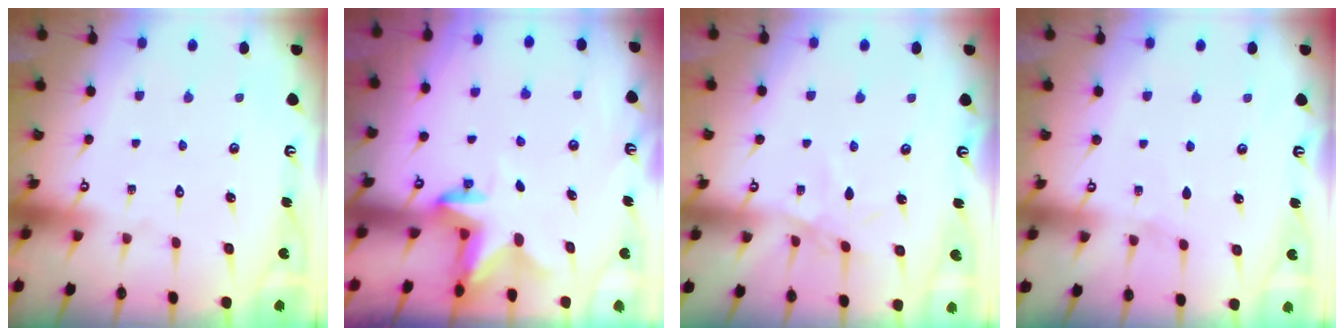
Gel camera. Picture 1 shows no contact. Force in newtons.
{"total": 2.8, "press": 2.8, "slide": 0.6}
{"total": 3.6, "press": 3.5, "slide": 0.5}
{"total": 5.0, "press": 4.4, "slide": 2.5}